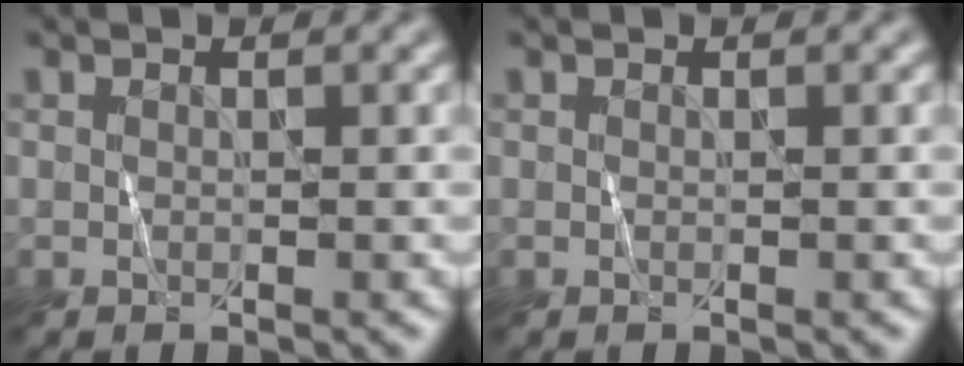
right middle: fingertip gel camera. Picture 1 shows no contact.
{"total": 0.0}